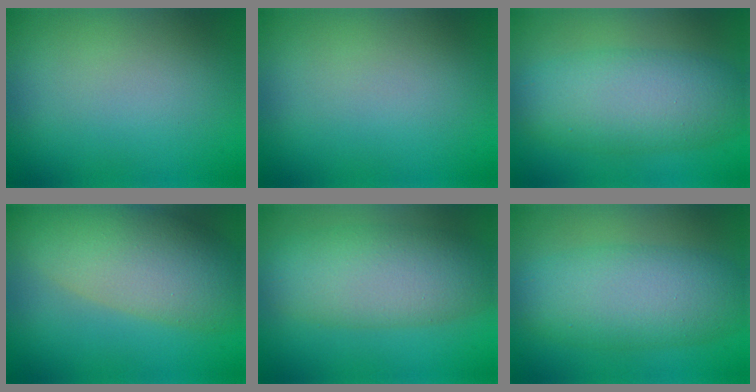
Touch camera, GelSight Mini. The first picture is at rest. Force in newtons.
{"total": 0.0}
{"total": 7.4, "press": 7.4, "slide": 0.0}
{"total": 9.1, "press": 9.1, "slide": 0.5}
{"total": 7.3, "press": 7.3, "slide": 0.2}
{"total": 7.4, "press": 7.4, "slide": 0.0}